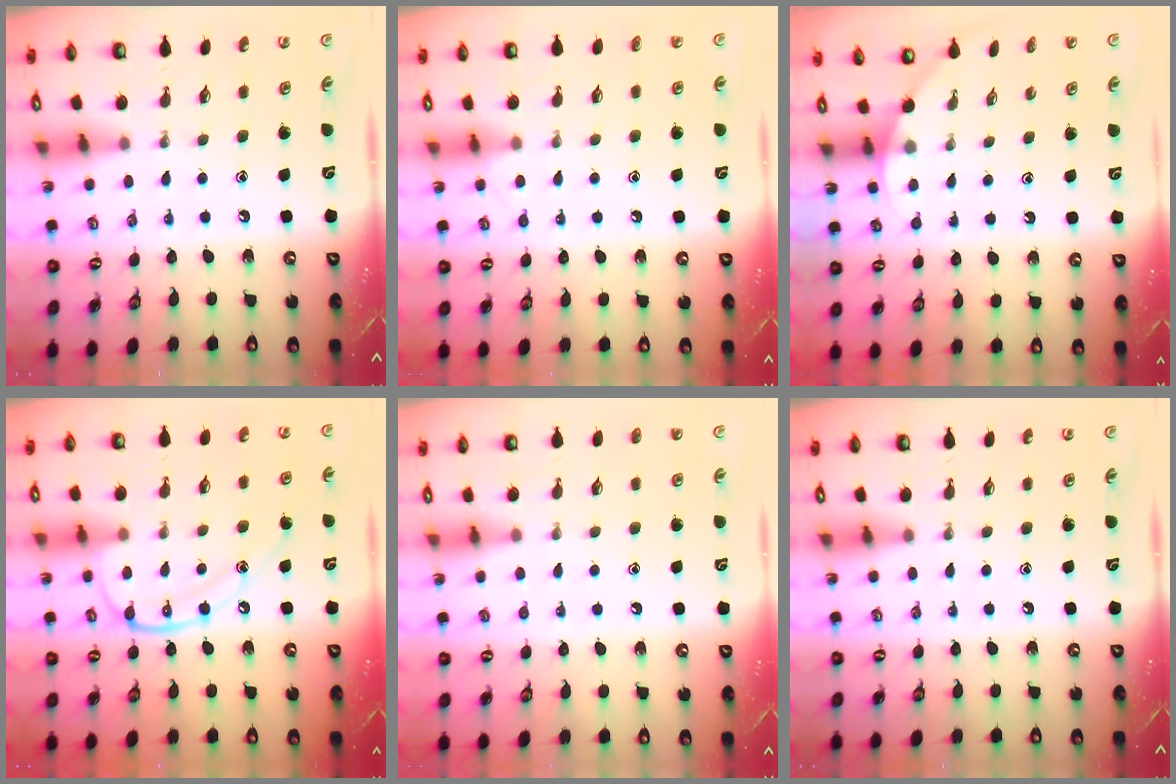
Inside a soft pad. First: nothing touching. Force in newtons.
{"total": 3.6, "press": 3.6, "slide": 0.4}
{"total": 1.8, "press": 1.8, "slide": 0.1}
{"total": 14.4, "press": 14.3, "slide": 1.6}
{"total": 1.1, "press": 1.1, "slide": 0.3}
{"total": 0.0}